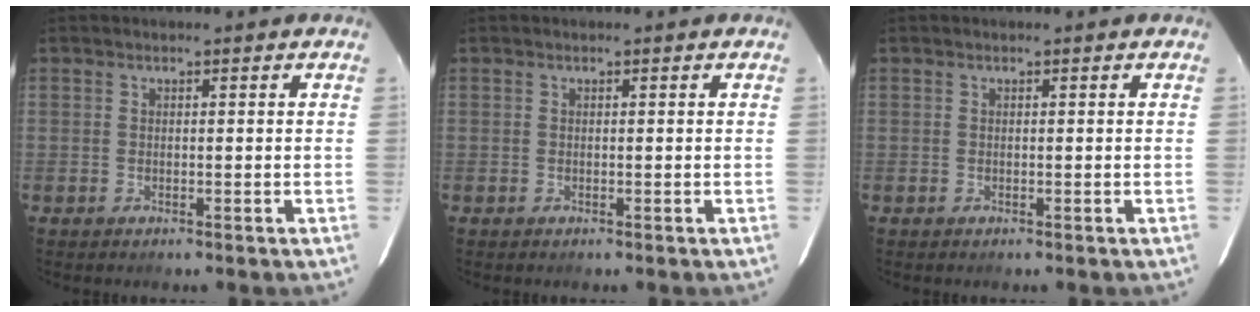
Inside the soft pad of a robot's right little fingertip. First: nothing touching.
{"total": 0.0}
{"total": 0.0}